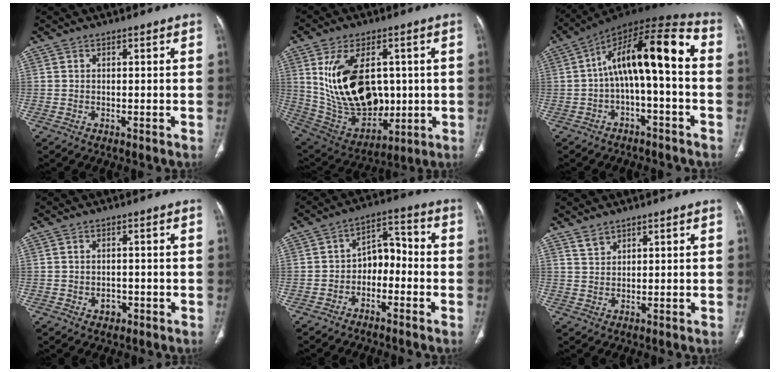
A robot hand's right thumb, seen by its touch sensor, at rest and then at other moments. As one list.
[{"total": 21.1, "force": [2.9, 13.3, 16.1], "torque": [-0.266, -0.014, 0.083]}, {"total": 15.7, "force": [-0.2, 5.3, 14.8], "torque": [-0.234, 0.068, -0.009]}, {"total": 2.2, "force": [-0.7, 1.8, 1.2], "torque": [-0.011, 0.006, -0.005]}, {"total": 7.2, "force": [-2.3, 4.9, 4.8], "torque": [-0.049, 0.047, -0.048]}, {"total": 2.1, "force": [1.9, 1.0, 0.4], "torque": [0.000, -0.009, 0.038]}]